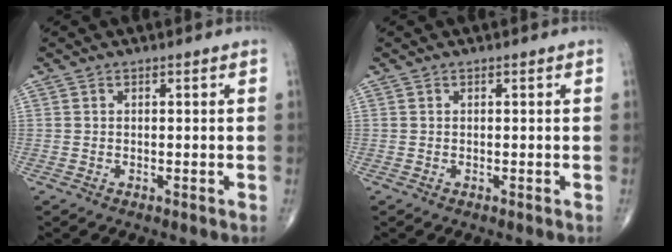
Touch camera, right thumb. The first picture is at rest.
{"total": 0.0}